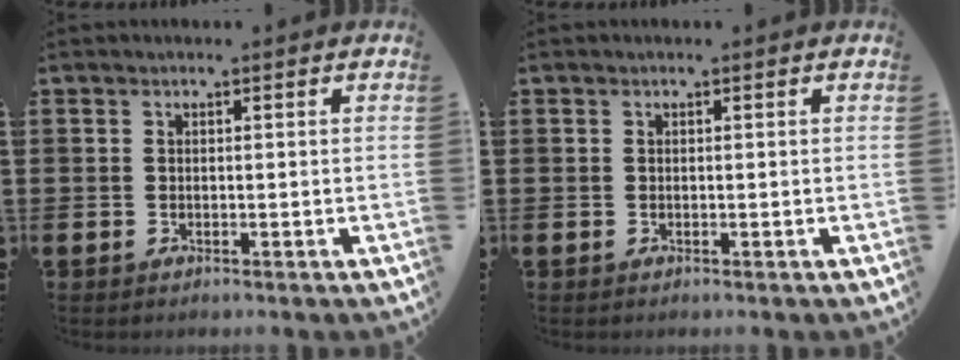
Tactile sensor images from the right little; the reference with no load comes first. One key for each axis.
{"total": 0.0}